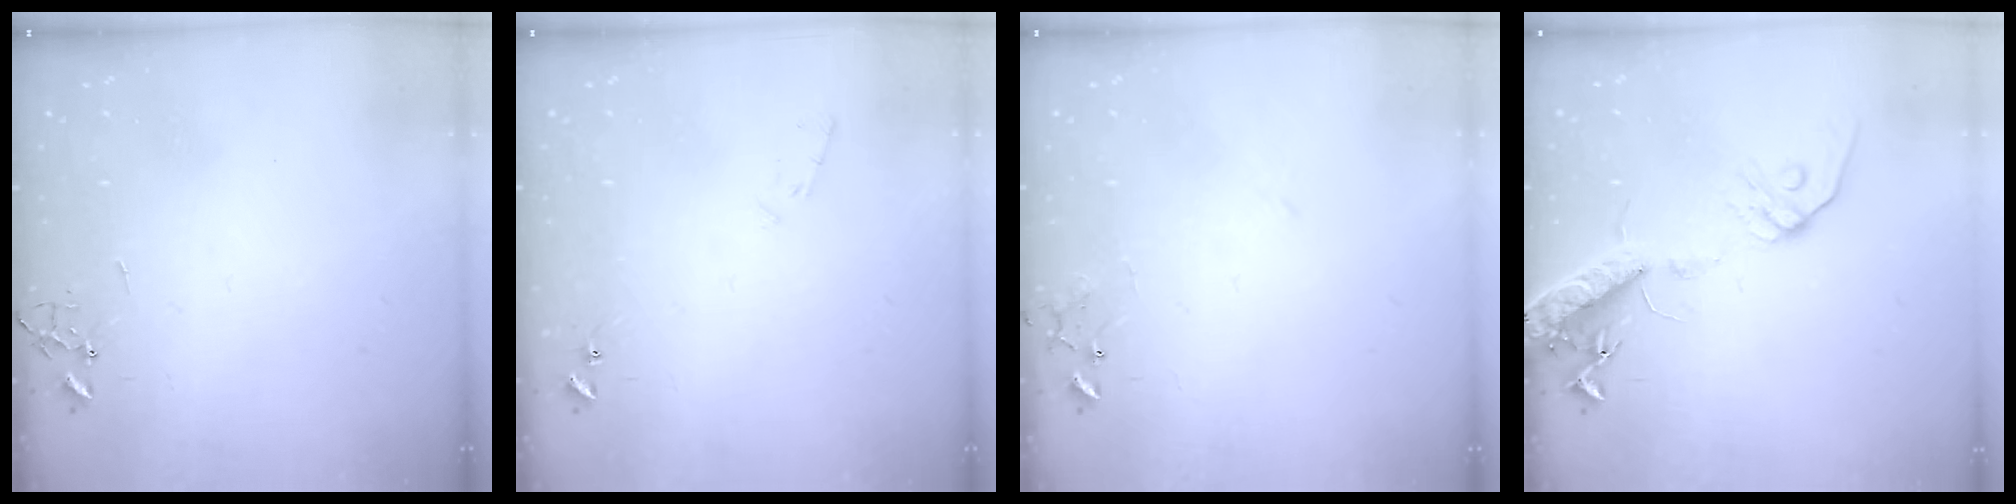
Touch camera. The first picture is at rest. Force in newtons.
{"total": 5.3, "press": 5.2, "slide": 0.9}
{"total": 9.5, "press": 9.5, "slide": 0.7}
{"total": 15.4, "press": 15.0, "slide": 3.4}